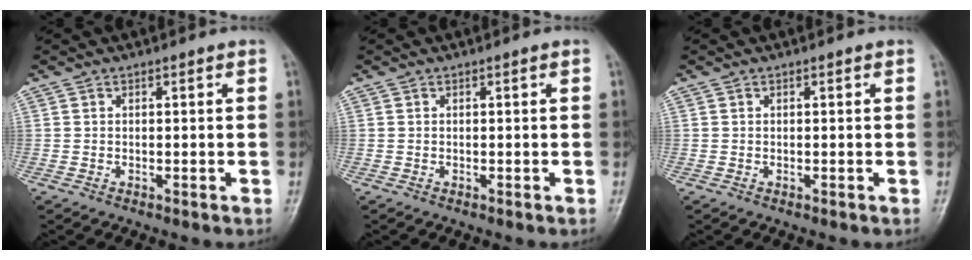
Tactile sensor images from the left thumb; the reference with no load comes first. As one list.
[{"total": 0.0}, {"total": 0.0}]